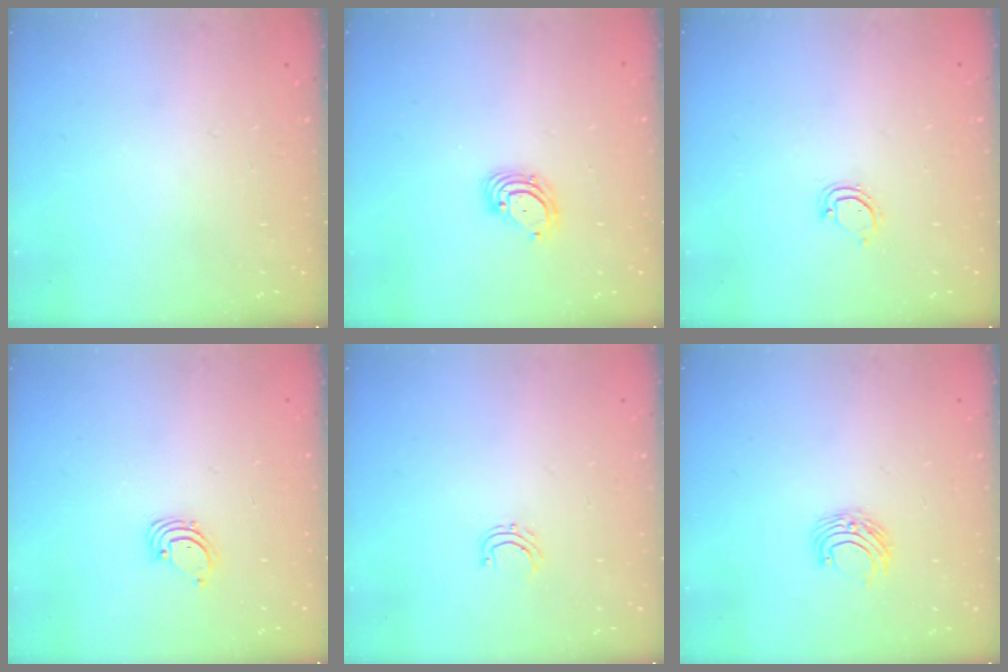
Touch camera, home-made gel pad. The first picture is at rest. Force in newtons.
{"total": 3.9, "press": 3.9, "slide": 0.2}
{"total": 3.9, "press": 3.9, "slide": 0.3}
{"total": 1.6, "press": 1.6, "slide": 0.1}
{"total": 3.9, "press": 3.9, "slide": 0.3}
{"total": 6.3, "press": 6.3, "slide": 0.5}